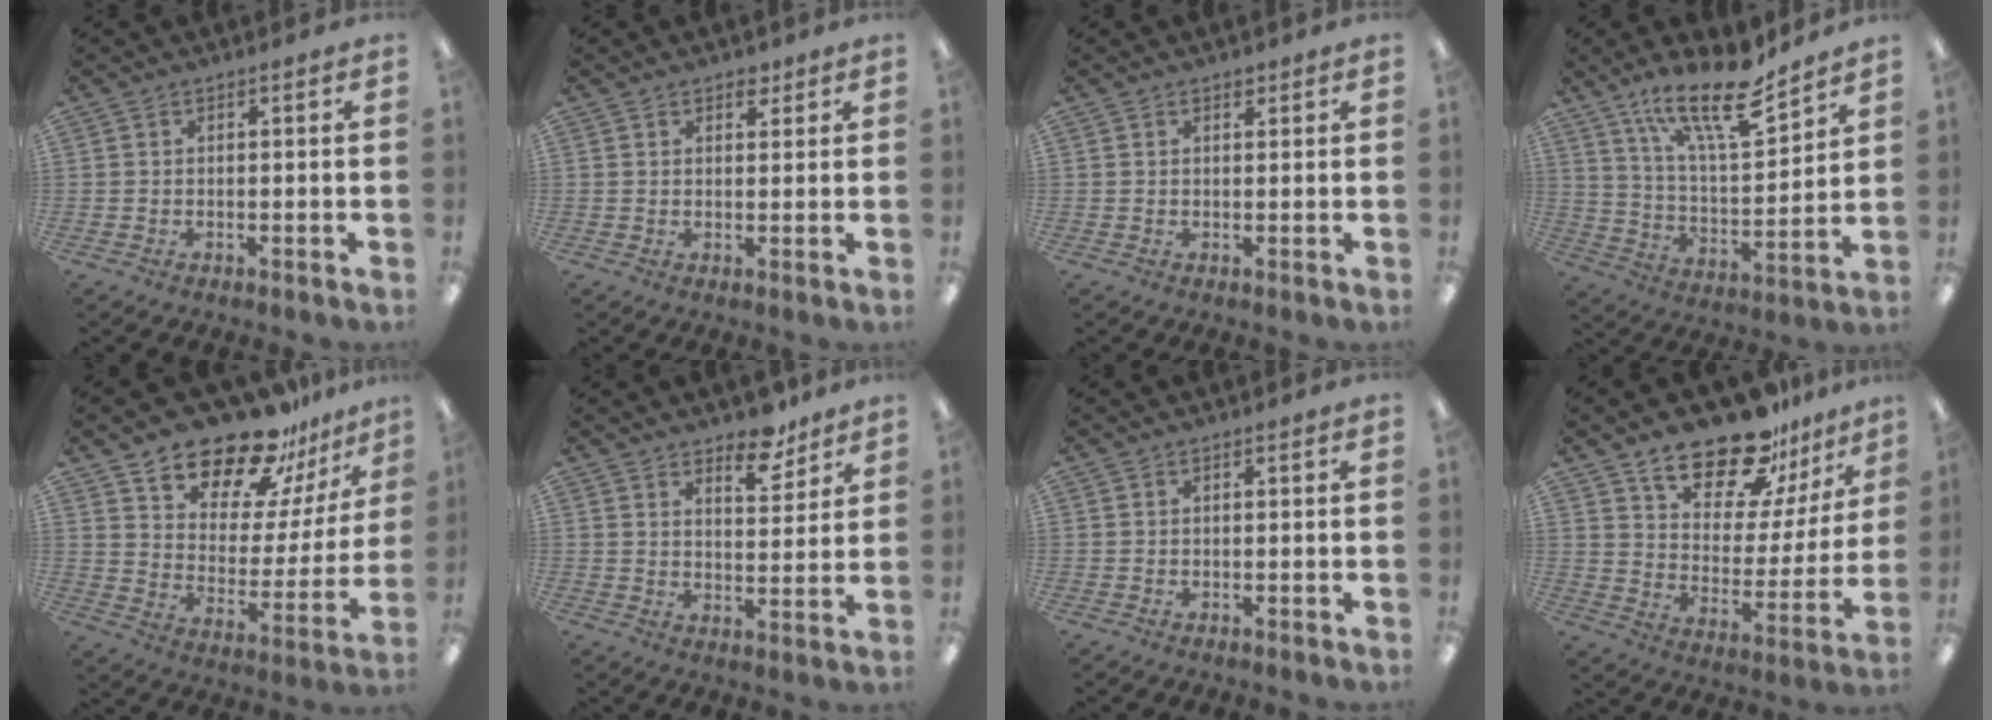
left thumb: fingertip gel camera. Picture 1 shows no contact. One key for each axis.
{"total": 2.7, "fx": 1.9, "fy": 1.7, "fz": 0.9, "tx": 0.005, "ty": -0.006, "tz": 0.029}
{"total": 1.4, "fx": 1.0, "fy": 0.9, "fz": 0.5, "tx": 0.007, "ty": -0.004, "tz": 0.014}
{"total": 17.9, "fx": 13.2, "fy": 5.3, "fz": 10.8, "tx": -0.183, "ty": -0.079, "tz": 0.221}
{"total": 18.9, "fx": 16.3, "fy": 7.3, "fz": 6.3, "tx": -0.112, "ty": -0.133, "tz": 0.288}
{"total": 7.9, "fx": 6.5, "fy": 3.3, "fz": 3.0, "tx": -0.020, "ty": -0.043, "tz": 0.111}
{"total": 0.0}
{"total": 18.9, "fx": 15.4, "fy": 7.6, "fz": 7.8, "tx": -0.125, "ty": -0.114, "tz": 0.271}